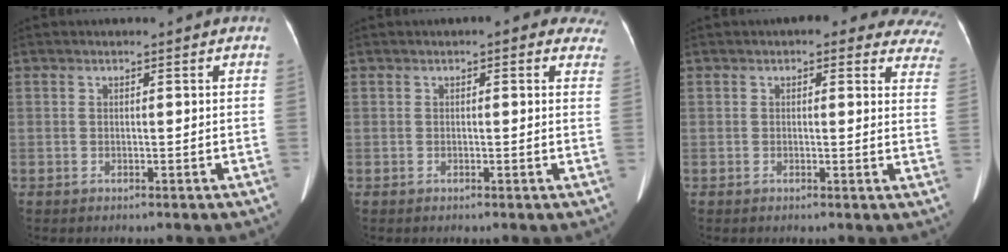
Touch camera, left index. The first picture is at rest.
{"total": 5.1, "force": [3.7, 2.1, 2.8], "torque": [-0.012, 0.011, 0.022]}
{"total": 13.5, "force": [11.6, 4.8, 5.0], "torque": [-0.010, -0.006, 0.092]}